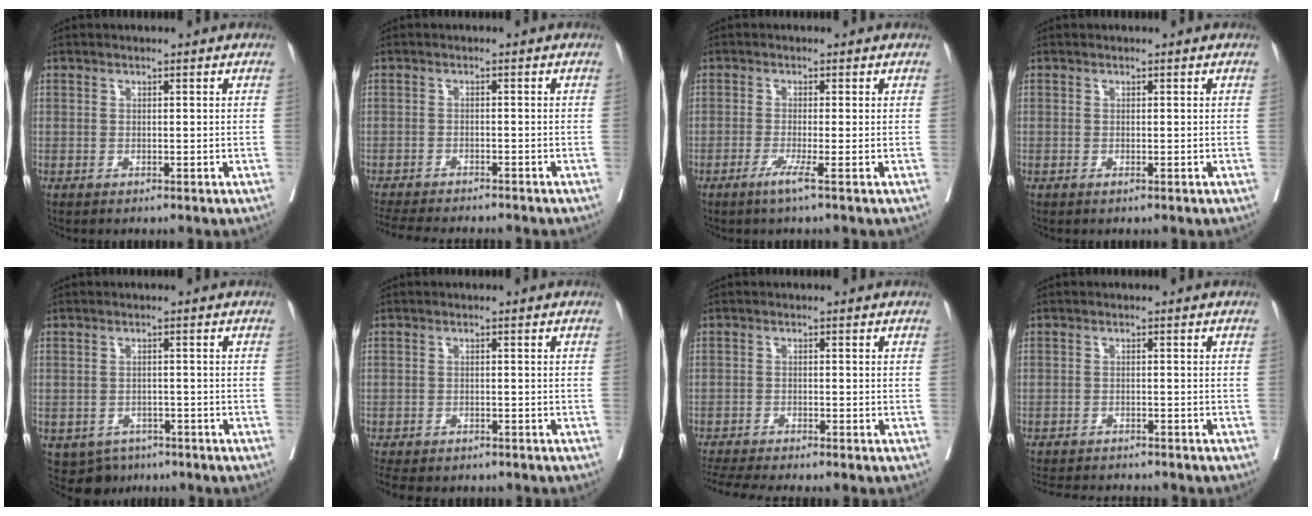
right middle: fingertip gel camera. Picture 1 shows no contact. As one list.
[{"total": 10.9, "force": [-9.9, 0.9, 4.3], "torque": [-0.068, -0.014, -0.137]}, {"total": 2.5, "force": [-1.0, -1.5, 1.8], "torque": [-0.032, -0.007, -0.025]}, {"total": 0.9, "force": [0.3, -0.8, 0.0], "torque": [0.001, -0.002, 0.001]}, {"total": 4.1, "force": [-2.8, 2.9, 0.6], "torque": [0.001, 0.004, -0.037]}, {"total": 7.7, "force": [-6.7, 2.3, 3.2], "torque": [-0.056, -0.001, -0.088]}, {"total": 6.6, "force": [-5.9, -1.3, 2.6], "torque": [-0.040, -0.014, -0.099]}, {"total": 9.3, "force": [-8.8, 1.0, 3.0], "torque": [-0.046, -0.006, -0.118]}]